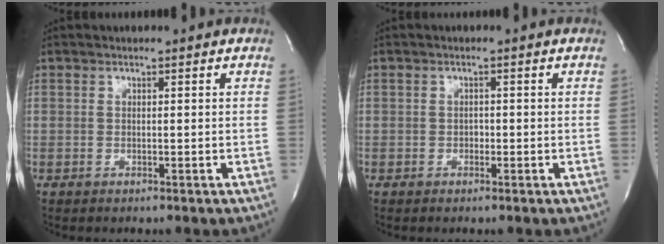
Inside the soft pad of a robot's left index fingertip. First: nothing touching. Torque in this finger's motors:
{"motor_torque": [-0.11, -0.08, -0.03, -0.01]}